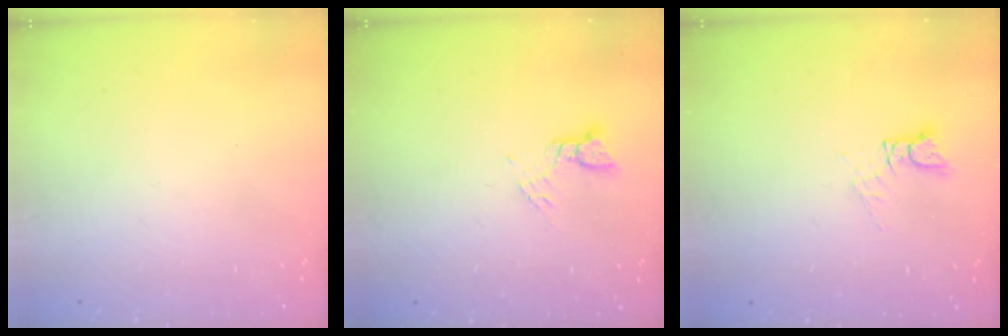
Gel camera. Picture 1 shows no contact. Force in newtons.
{"total": 2.7, "press": 2.7, "slide": 0.2}
{"total": 3.9, "press": 3.9, "slide": 0.2}